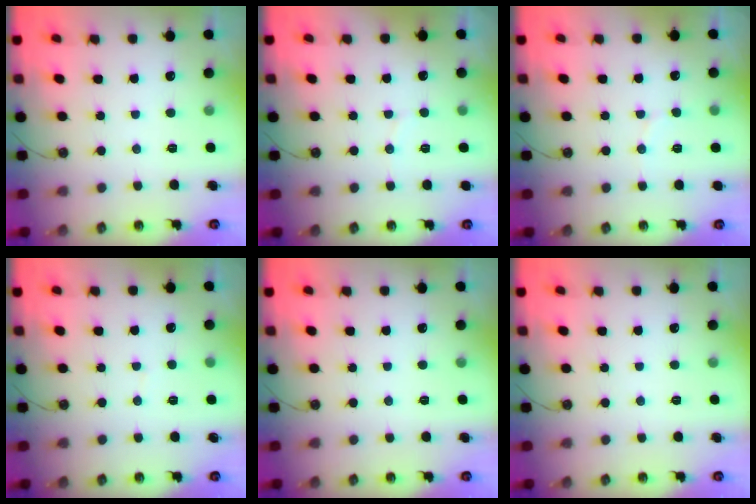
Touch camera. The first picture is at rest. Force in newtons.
{"total": 2.2, "press": 2.0, "slide": 0.9}
{"total": 4.4, "press": 4.2, "slide": 1.0}
{"total": 2.3, "press": 2.3, "slide": 0.3}
{"total": 0.0}
{"total": 0.0}